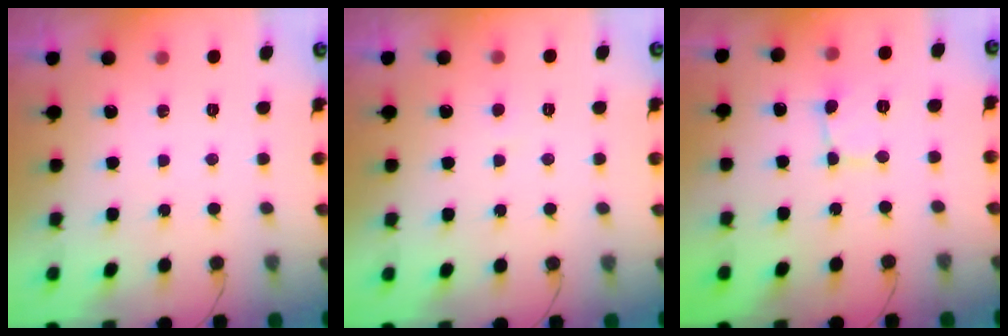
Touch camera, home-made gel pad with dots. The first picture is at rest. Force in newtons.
{"total": 2.6, "press": 2.6, "slide": 0.3}
{"total": 2.4, "press": 2.4, "slide": 0.1}